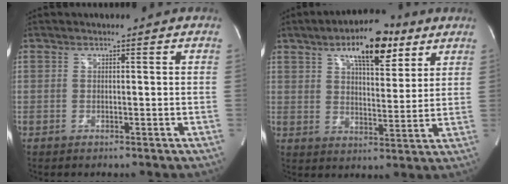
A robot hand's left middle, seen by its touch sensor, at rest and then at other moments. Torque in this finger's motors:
{"motor_torque": [1.43, -0.71, 0.23, 0.15]}